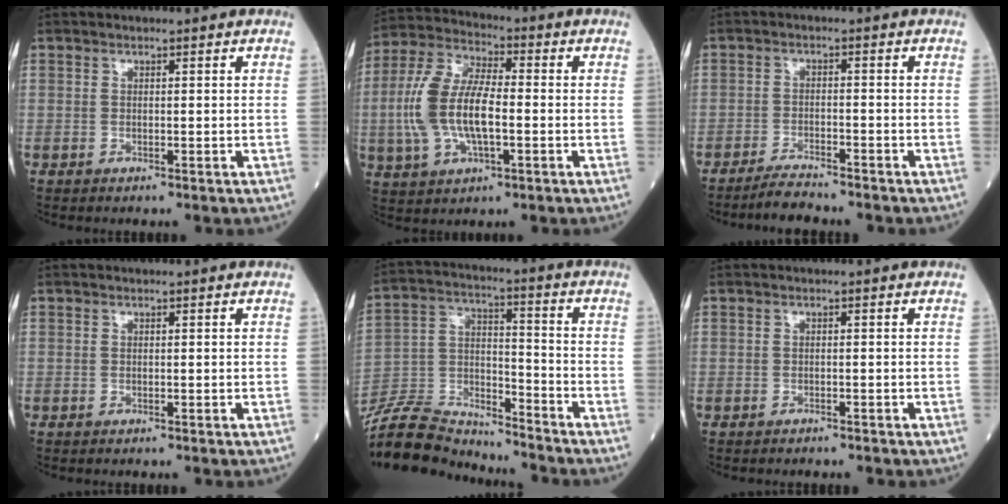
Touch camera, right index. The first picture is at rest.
{"total": 13.2, "force": [-1.4, 5.2, 12.0], "torque": [-0.267, 0.012, -0.026]}
{"total": 4.3, "force": [-4.0, 0.2, 1.4], "torque": [-0.028, -0.014, -0.070]}
{"total": 0.0}
{"total": 15.2, "force": [-14.8, 2.7, 2.3], "torque": [-0.050, 0.029, -0.266]}
{"total": 1.6, "force": [-1.4, 0.5, 0.5], "torque": [-0.014, -0.002, -0.016]}